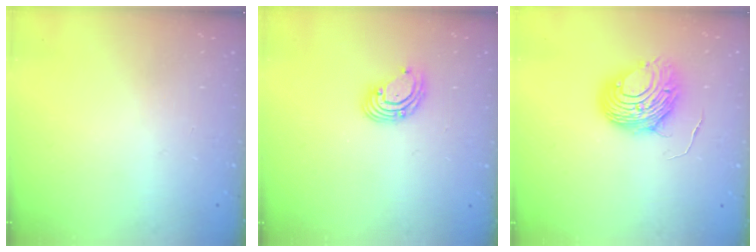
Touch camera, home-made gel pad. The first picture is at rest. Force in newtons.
{"total": 5.6, "press": 5.6, "slide": 0.5}
{"total": 8.7, "press": 8.7, "slide": 0.9}